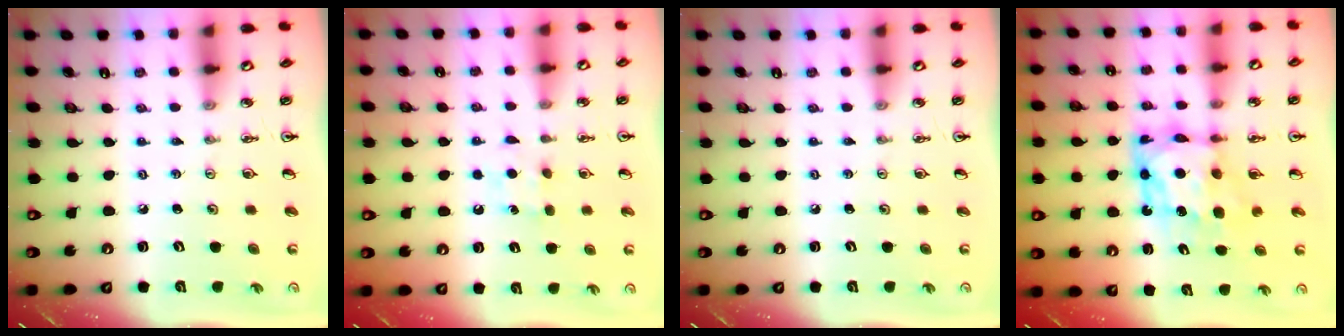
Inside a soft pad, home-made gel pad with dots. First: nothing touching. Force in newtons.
{"total": 5.5, "press": 5.4, "slide": 0.8}
{"total": 0.0}
{"total": 8.1, "press": 8.1, "slide": 0.8}